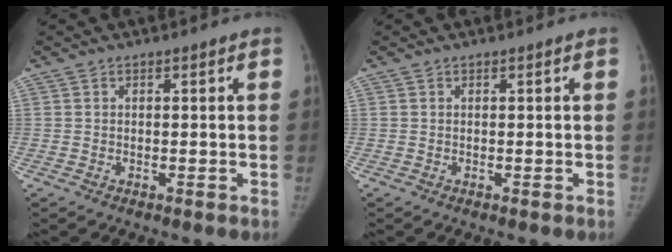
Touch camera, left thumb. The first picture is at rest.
{"total": 0.0}